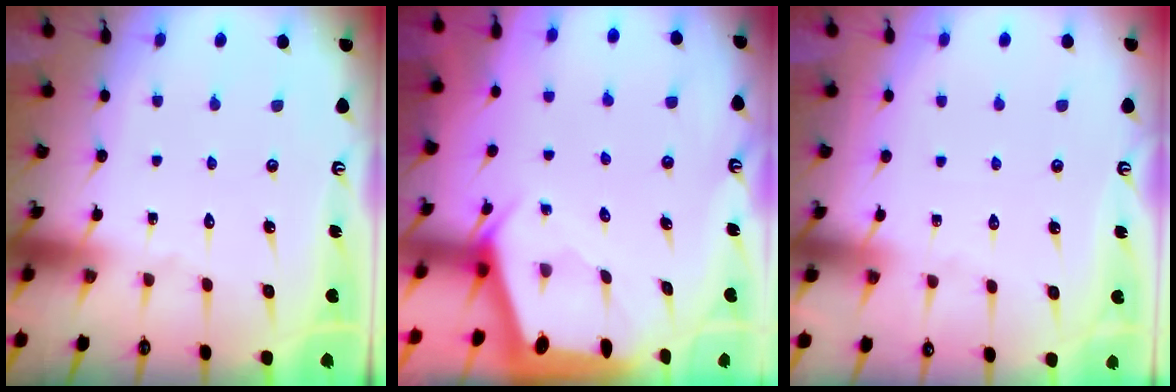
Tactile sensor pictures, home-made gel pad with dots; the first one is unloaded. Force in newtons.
{"total": 2.0, "press": 1.9, "slide": 0.3}
{"total": 2.6, "press": 2.6, "slide": 0.4}